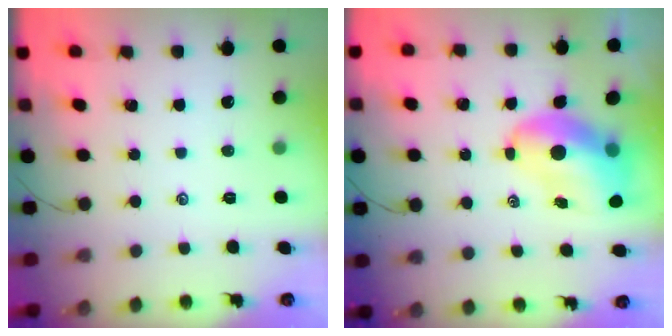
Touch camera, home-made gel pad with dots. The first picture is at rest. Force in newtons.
{"total": 9.4, "press": 9.1, "slide": 2.6}